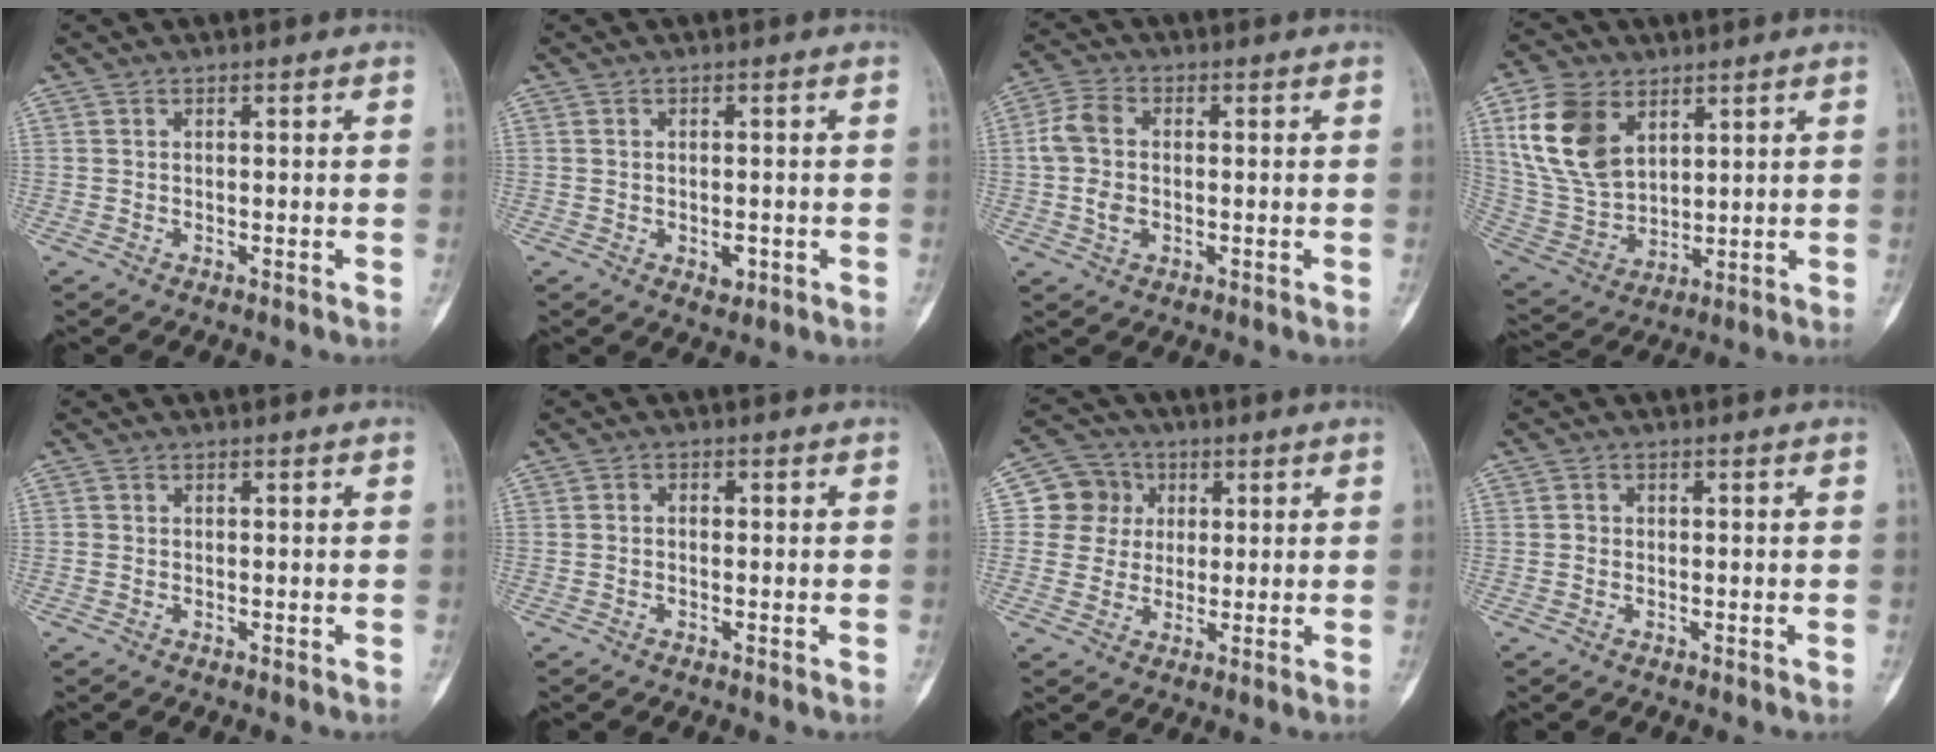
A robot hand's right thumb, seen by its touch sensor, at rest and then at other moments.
{"total": 2.5, "force": [-0.7, 1.5, 1.8], "torque": [-0.015, 0.000, -0.006]}
{"total": 6.7, "force": [-0.2, 4.5, 4.9], "torque": [-0.098, 0.012, -0.008]}
{"total": 15.1, "force": [6.3, 9.8, 9.5], "torque": [-0.172, -0.021, 0.136]}
{"total": 0.0}
{"total": 1.0, "force": [-0.2, 0.7, 0.6], "torque": [-0.003, 0.005, -0.006]}
{"total": 7.7, "force": [1.6, 7.4, 1.4], "torque": [0.017, 0.006, 0.020]}
{"total": 0.9, "force": [-0.1, 0.9, 0.3], "torque": [0.002, 0.003, -0.004]}